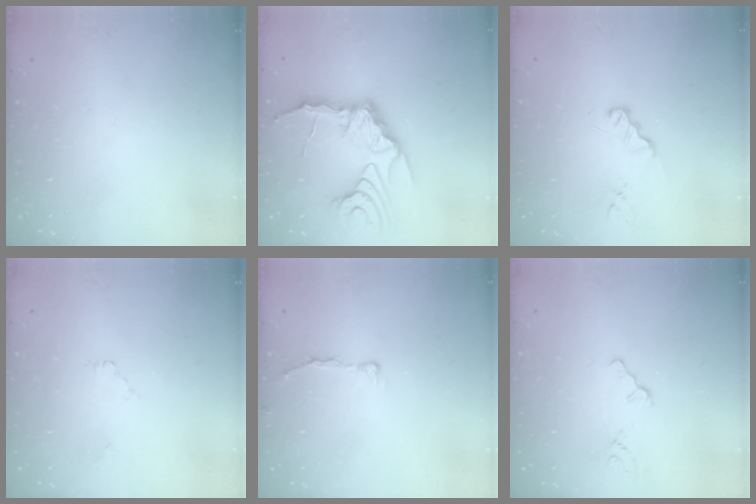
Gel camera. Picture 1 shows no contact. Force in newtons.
{"total": 15.1, "press": 15.1, "slide": 0.9}
{"total": 1.2, "press": 1.2, "slide": 0.1}
{"total": 0.5, "press": 0.5, "slide": 0.2}
{"total": 4.0, "press": 3.9, "slide": 0.5}
{"total": 1.8, "press": 1.8, "slide": 0.3}